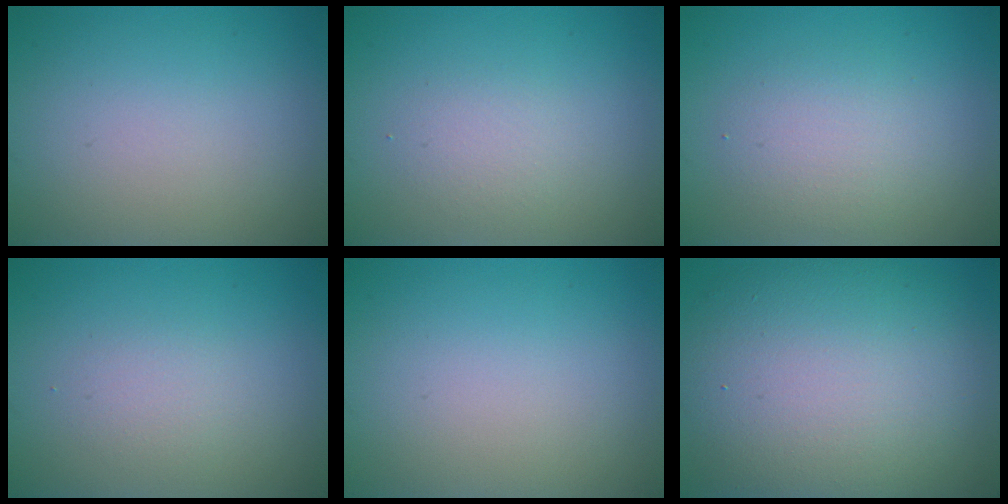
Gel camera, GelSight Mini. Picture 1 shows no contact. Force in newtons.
{"total": 1.6, "press": 1.6, "slide": 0.2}
{"total": 2.7, "press": 2.7, "slide": 0.1}
{"total": 1.4, "press": 1.4, "slide": 0.1}
{"total": 0.0}
{"total": 13.5, "press": 13.5, "slide": 1.1}